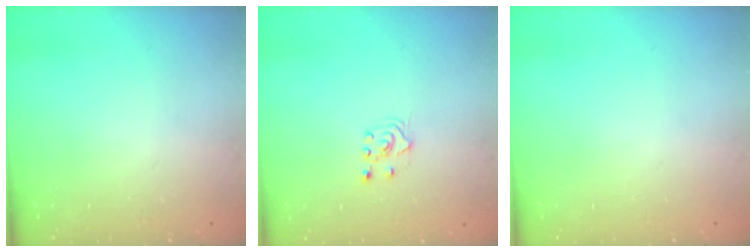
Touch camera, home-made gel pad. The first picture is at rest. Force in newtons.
{"total": 3.1, "press": 3.0, "slide": 0.8}
{"total": 0.0}